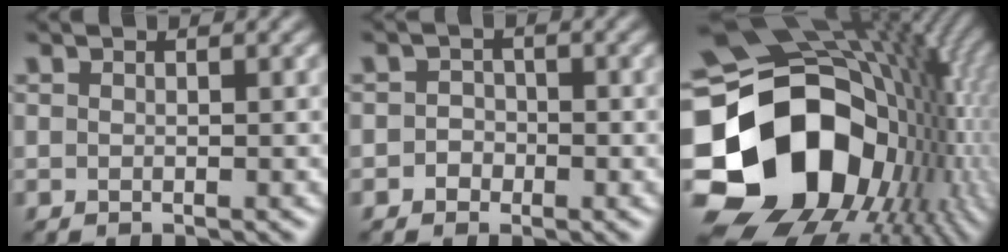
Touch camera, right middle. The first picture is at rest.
{"total": 1.5, "force": [-0.5, 1.4, 0.4], "torque": [0.012, 0.001, -0.017]}
{"total": 21.0, "force": [-1.8, 16.4, 13.0], "torque": [-0.292, -0.032, -0.007]}